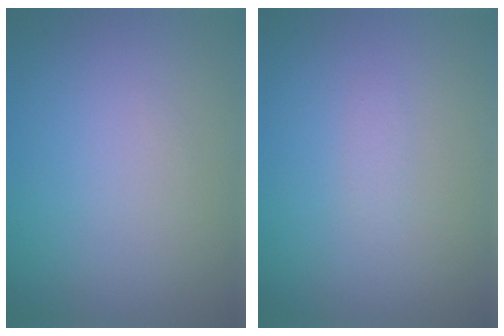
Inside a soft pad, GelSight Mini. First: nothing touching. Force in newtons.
{"total": 0.6, "press": 0.6, "slide": 0.0}